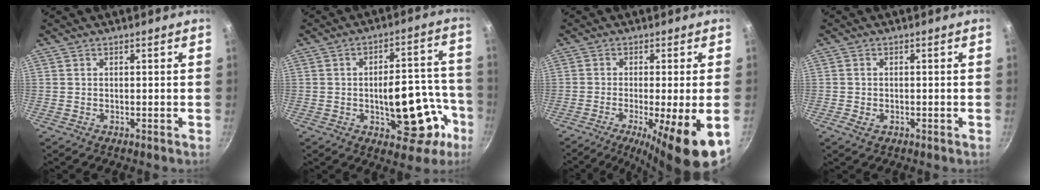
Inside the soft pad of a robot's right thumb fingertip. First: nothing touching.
{"total": 16.6, "force": [-5.5, 8.6, 13.1], "torque": [-0.105, 0.050, -0.069]}
{"total": 12.8, "force": [-4.7, 1.7, 11.8], "torque": [-0.186, -0.011, -0.068]}
{"total": 2.0, "force": [-0.8, 1.4, 1.2], "torque": [-0.021, -0.001, -0.014]}